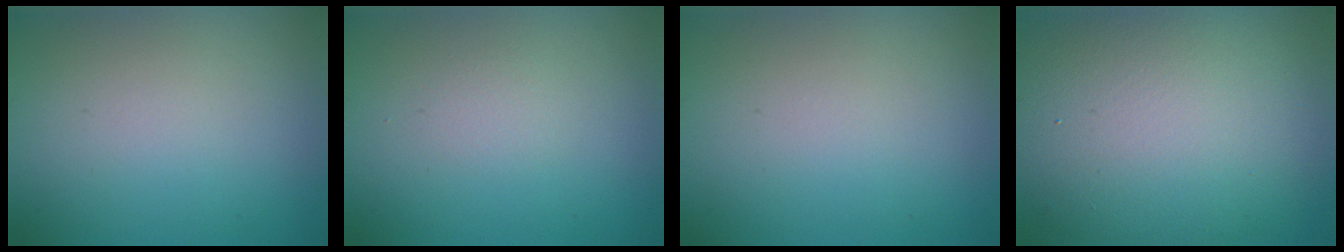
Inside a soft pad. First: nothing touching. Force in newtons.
{"total": 0.7, "press": 0.7, "slide": 0.1}
{"total": 0.0}
{"total": 13.6, "press": 13.6, "slide": 1.1}